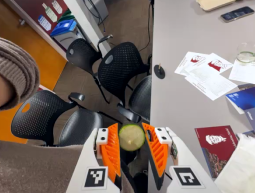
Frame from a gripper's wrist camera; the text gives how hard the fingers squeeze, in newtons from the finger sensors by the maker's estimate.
{"total": 10.1, "left": 10.1, "right": 10.1}